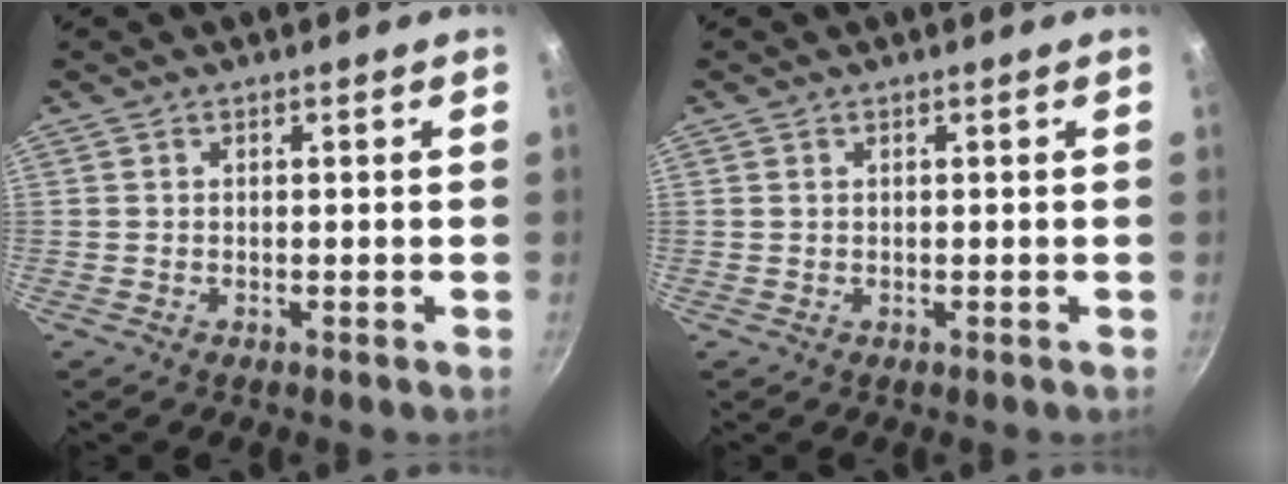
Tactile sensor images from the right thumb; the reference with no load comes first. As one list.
[{"total": 0.0}]